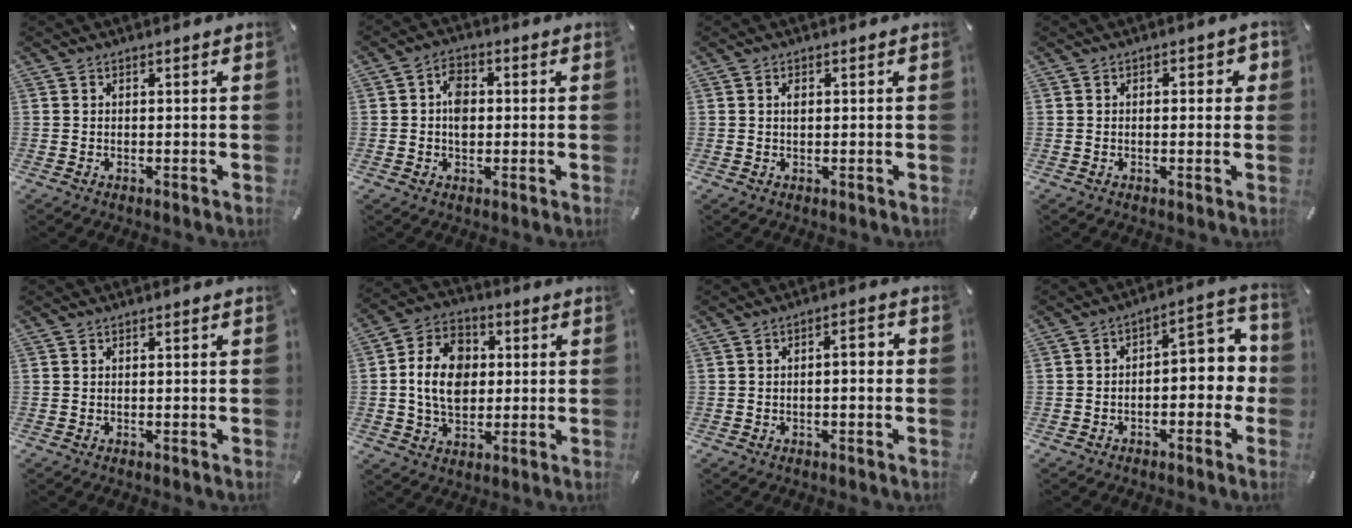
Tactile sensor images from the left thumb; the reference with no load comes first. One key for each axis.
{"total": 5.5, "fx": 0.2, "fy": 4.0, "fz": 3.7, "tx": -0.046, "ty": 0.001, "tz": -0.001}
{"total": 1.3, "fx": 0.3, "fy": 0.6, "fz": 1.1, "tx": -0.023, "ty": 0.003, "tz": 0.005}
{"total": 2.6, "fx": -0.1, "fy": 1.3, "fz": 2.3, "tx": -0.026, "ty": 0.003, "tz": -0.008}
{"total": 0.0}
{"total": 12.1, "fx": 0.3, "fy": 9.5, "fz": 7.4, "tx": -0.149, "ty": 0.014, "tz": 0.004}
{"total": 3.4, "fx": -0.8, "fy": 1.3, "fz": 3.0, "tx": -0.054, "ty": 0.013, "tz": -0.019}
{"total": 7.0, "fx": -1.0, "fy": 4.1, "fz": 5.6, "tx": -0.067, "ty": -0.010, "tz": -0.024}